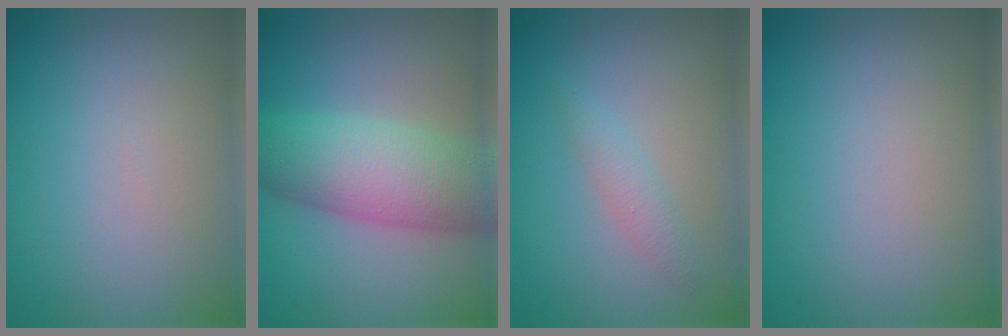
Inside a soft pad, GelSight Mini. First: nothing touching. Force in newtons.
{"total": 7.3, "press": 7.3, "slide": 0.2}
{"total": 1.6, "press": 1.6, "slide": 0.0}
{"total": 0.0}